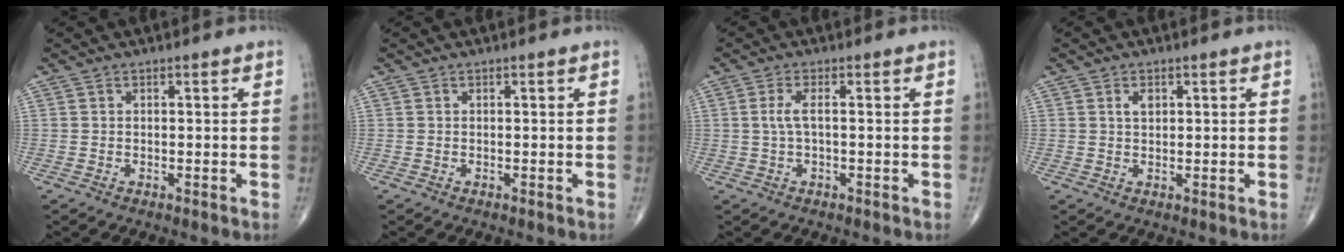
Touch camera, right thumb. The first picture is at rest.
{"total": 0.0}
{"total": 2.7, "force": [0.1, 0.7, 2.6], "torque": [-0.066, 0.006, 0.002]}
{"total": 1.9, "force": [0.7, 1.2, 1.3], "torque": [-0.020, -0.002, 0.013]}